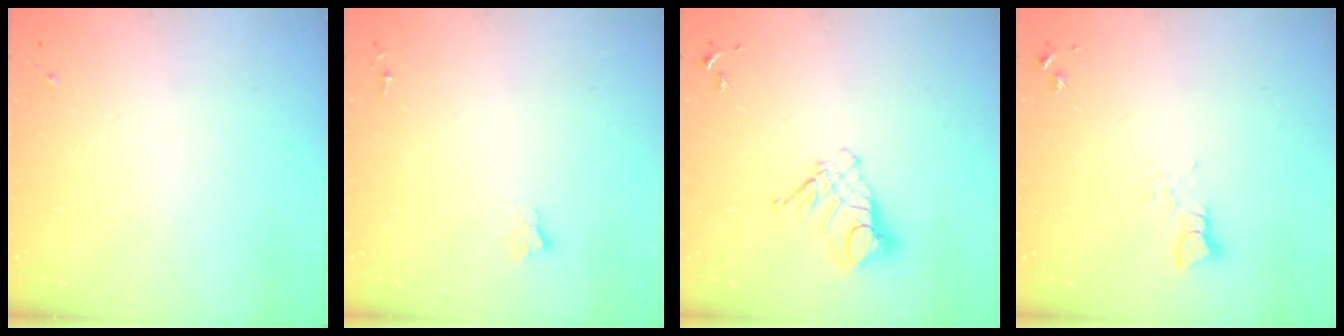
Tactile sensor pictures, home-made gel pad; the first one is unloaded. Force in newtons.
{"total": 2.7, "press": 2.7, "slide": 0.0}
{"total": 10.7, "press": 10.6, "slide": 1.1}
{"total": 3.3, "press": 3.3, "slide": 0.1}